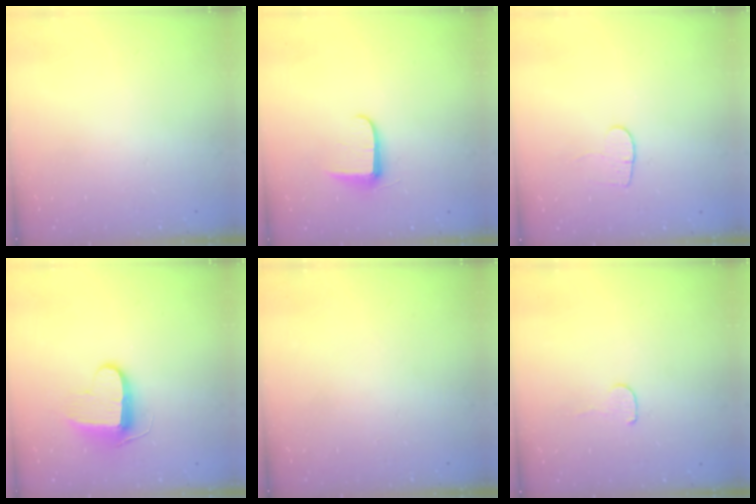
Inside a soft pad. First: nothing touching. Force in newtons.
{"total": 6.8, "press": 6.7, "slide": 0.9}
{"total": 4.5, "press": 4.4, "slide": 0.5}
{"total": 9.7, "press": 9.7, "slide": 0.4}
{"total": 0.0}
{"total": 4.1, "press": 4.1, "slide": 0.4}